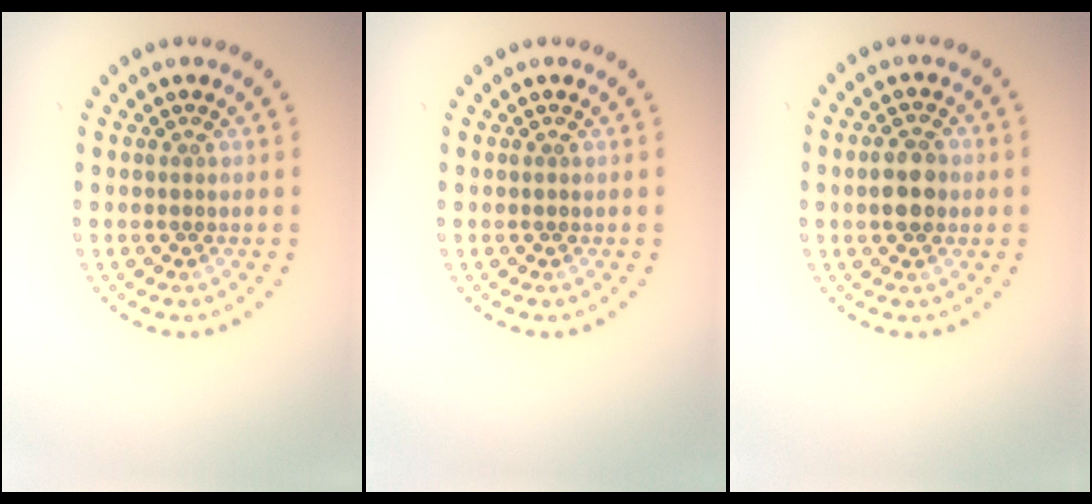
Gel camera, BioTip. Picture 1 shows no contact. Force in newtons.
{"total": 0.0}
{"total": 3.3, "press": 3.3, "slide": 0.1}